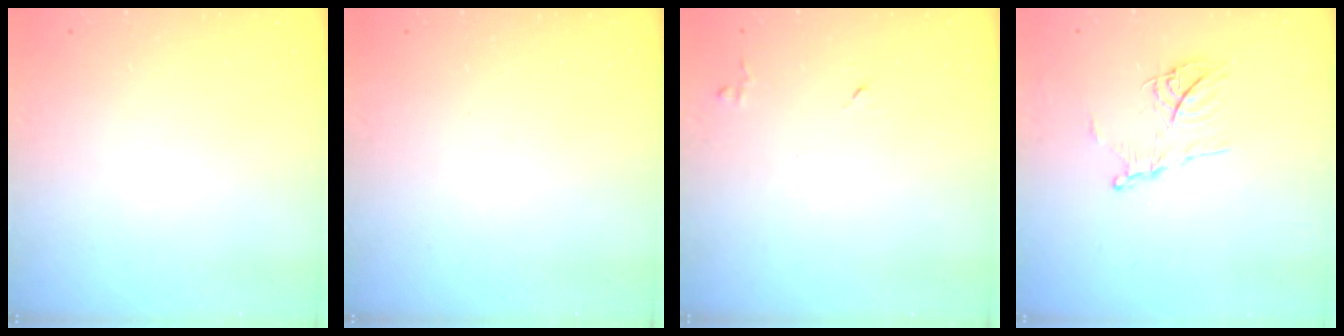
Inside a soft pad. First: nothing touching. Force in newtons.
{"total": 0.0}
{"total": 5.6, "press": 5.5, "slide": 0.9}
{"total": 12.7, "press": 12.6, "slide": 1.4}